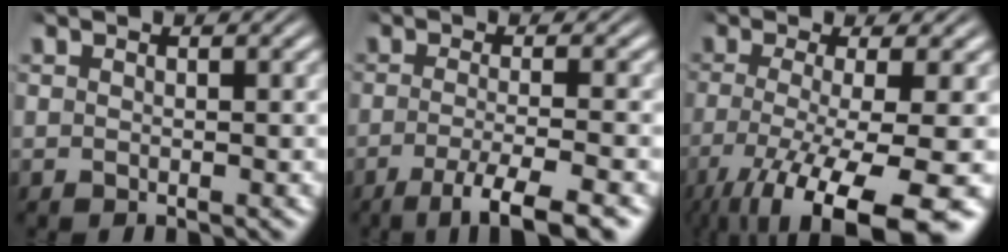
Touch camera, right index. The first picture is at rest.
{"total": 5.9, "force": [-4.2, 0.5, 4.1], "torque": [-0.058, -0.023, -0.053]}
{"total": 8.8, "force": [-4.5, 2.6, 7.1], "torque": [-0.117, -0.042, -0.044]}